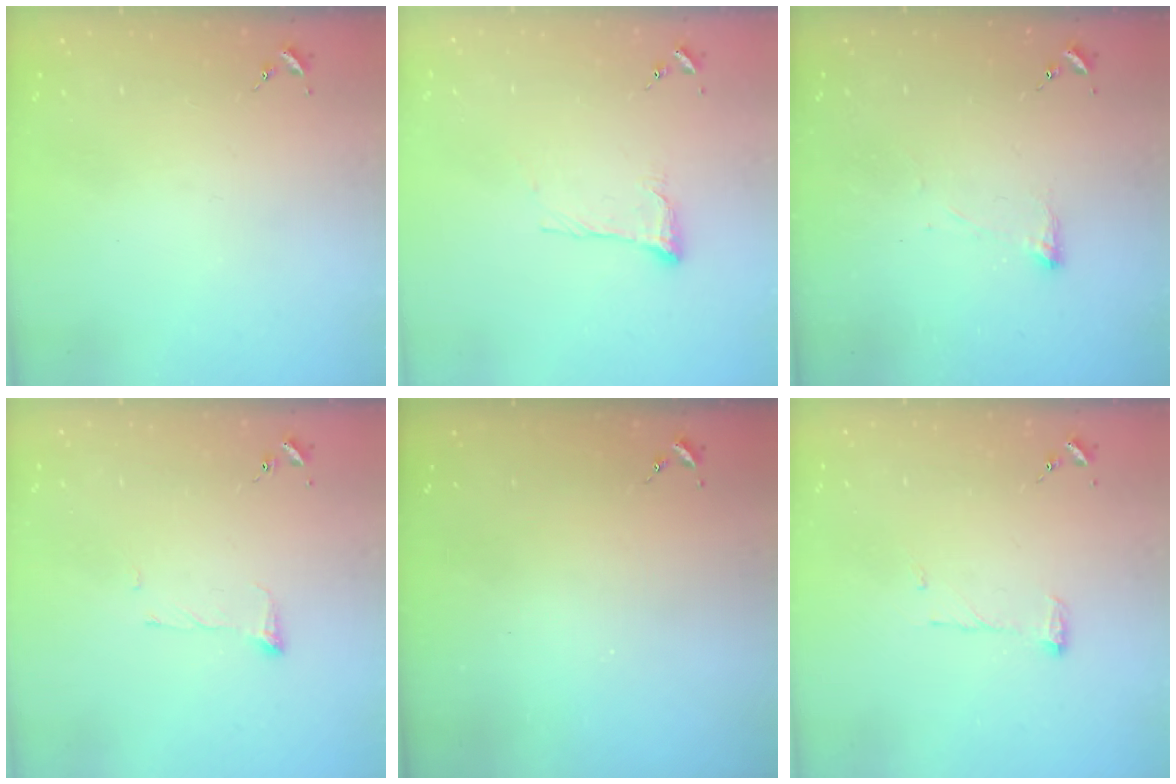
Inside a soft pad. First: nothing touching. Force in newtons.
{"total": 10.2, "press": 10.2, "slide": 0.7}
{"total": 2.8, "press": 2.7, "slide": 0.8}
{"total": 5.1, "press": 5.1, "slide": 0.6}
{"total": 0.0}
{"total": 6.3, "press": 6.3, "slide": 0.6}